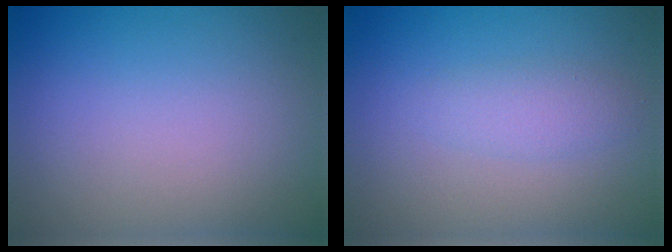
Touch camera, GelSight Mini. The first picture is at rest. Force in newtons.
{"total": 1.8, "press": 1.8, "slide": 0.1}